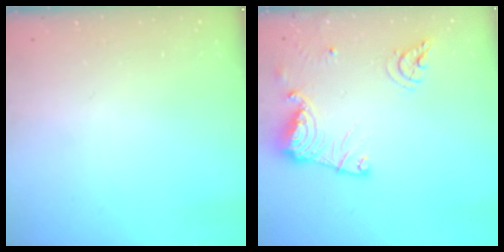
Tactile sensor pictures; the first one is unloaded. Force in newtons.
{"total": 15.2, "press": 15.1, "slide": 1.8}